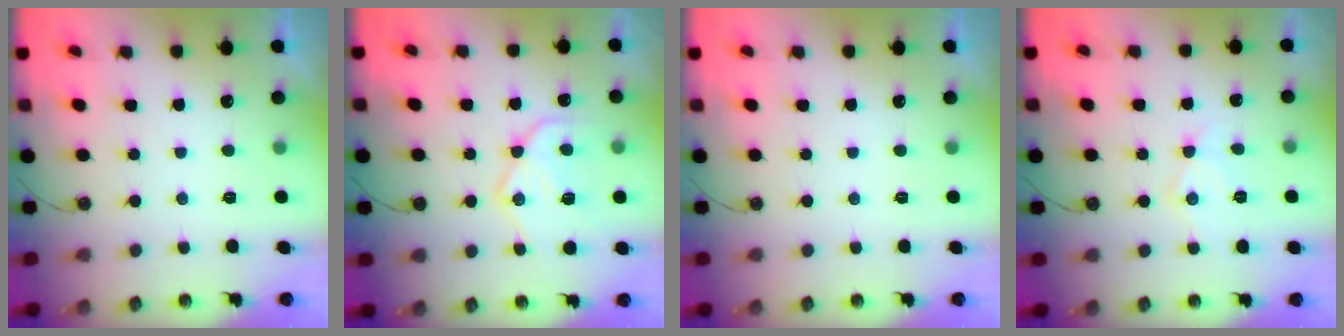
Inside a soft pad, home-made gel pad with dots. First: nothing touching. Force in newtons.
{"total": 15.8, "press": 15.7, "slide": 1.7}
{"total": 0.0}
{"total": 9.0, "press": 9.0, "slide": 0.5}